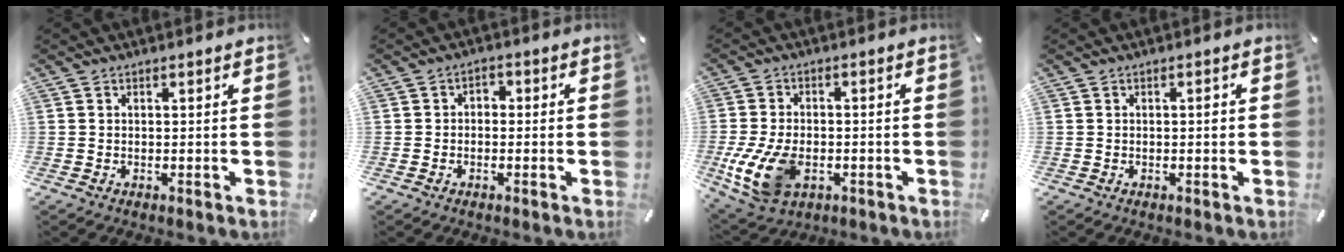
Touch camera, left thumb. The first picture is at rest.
{"total": 2.2, "force": [-1.4, 1.5, 0.8], "torque": [-0.014, 0.011, -0.029]}
{"total": 12.2, "force": [-3.5, 7.8, 8.8], "torque": [-0.200, -0.001, -0.061]}
{"total": 1.1, "force": [-0.1, 0.4, 1.0], "torque": [-0.018, 0.002, -0.003]}